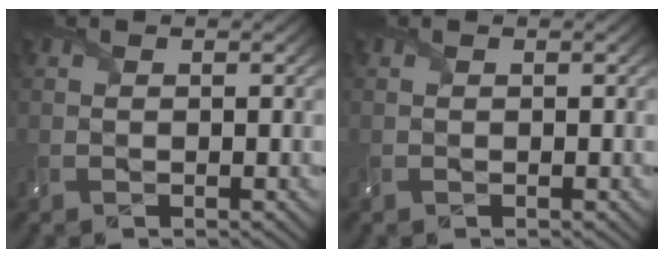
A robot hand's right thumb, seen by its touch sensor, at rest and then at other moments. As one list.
[{"total": 0.0}]